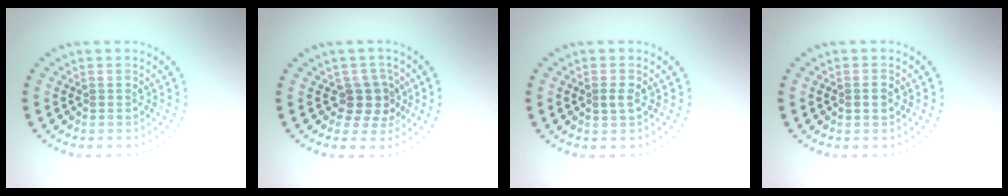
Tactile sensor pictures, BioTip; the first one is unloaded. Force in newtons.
{"total": 2.7, "press": 2.2, "slide": 1.6}
{"total": 1.0, "press": 1.0, "slide": 0.2}
{"total": 1.0, "press": 0.9, "slide": 0.4}